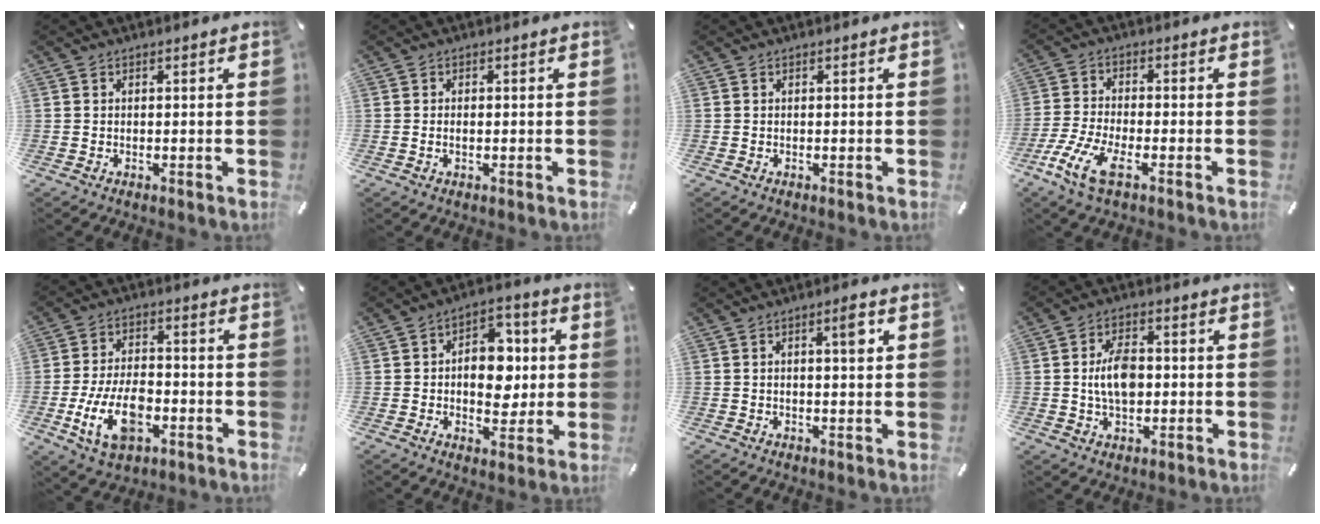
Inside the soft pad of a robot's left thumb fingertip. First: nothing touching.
{"total": 1.2, "force": [-0.1, 0.6, 1.0], "torque": [-0.019, 0.001, -0.004]}
{"total": 0.0}
{"total": 8.9, "force": [-4.5, 3.2, 7.0], "torque": [-0.161, -0.002, -0.084]}
{"total": 13.1, "force": [-4.3, 7.6, 9.7], "torque": [-0.199, 0.003, -0.076]}
{"total": 11.2, "force": [0.3, 7.9, 8.0], "torque": [-0.104, 0.009, 0.004]}
{"total": 4.2, "force": [1.3, 0.9, 3.9], "torque": [-0.055, -0.005, 0.013]}
{"total": 7.8, "force": [0.0, 5.2, 5.8], "torque": [-0.113, 0.003, -0.006]}